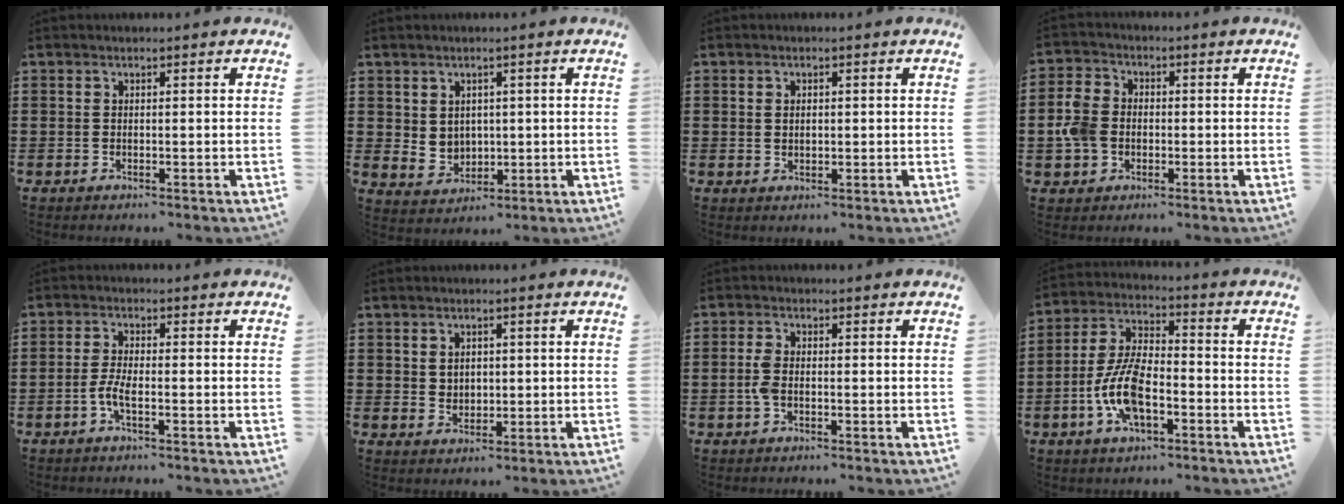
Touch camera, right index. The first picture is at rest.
{"total": 3.4, "force": [1.8, 2.8, 0.7], "torque": [-0.020, -0.003, 0.032]}
{"total": 1.2, "force": [0.3, 0.8, 0.8], "torque": [-0.019, 0.005, 0.006]}
{"total": 5.8, "force": [-0.9, 4.7, 3.3], "torque": [-0.096, 0.005, -0.023]}
{"total": 3.2, "force": [-1.4, 0.5, 2.8], "torque": [-0.071, -0.009, -0.030]}
{"total": 2.2, "force": [0.9, 1.9, 0.7], "torque": [-0.014, 0.006, 0.013]}
{"total": 2.7, "force": [-0.6, 1.3, 2.3], "torque": [-0.060, -0.003, -0.016]}
{"total": 9.2, "force": [-3.1, 4.1, 7.6], "torque": [-0.183, -0.005, -0.066]}